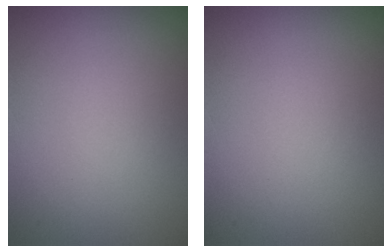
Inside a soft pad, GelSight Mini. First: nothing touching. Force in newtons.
{"total": 0.0}